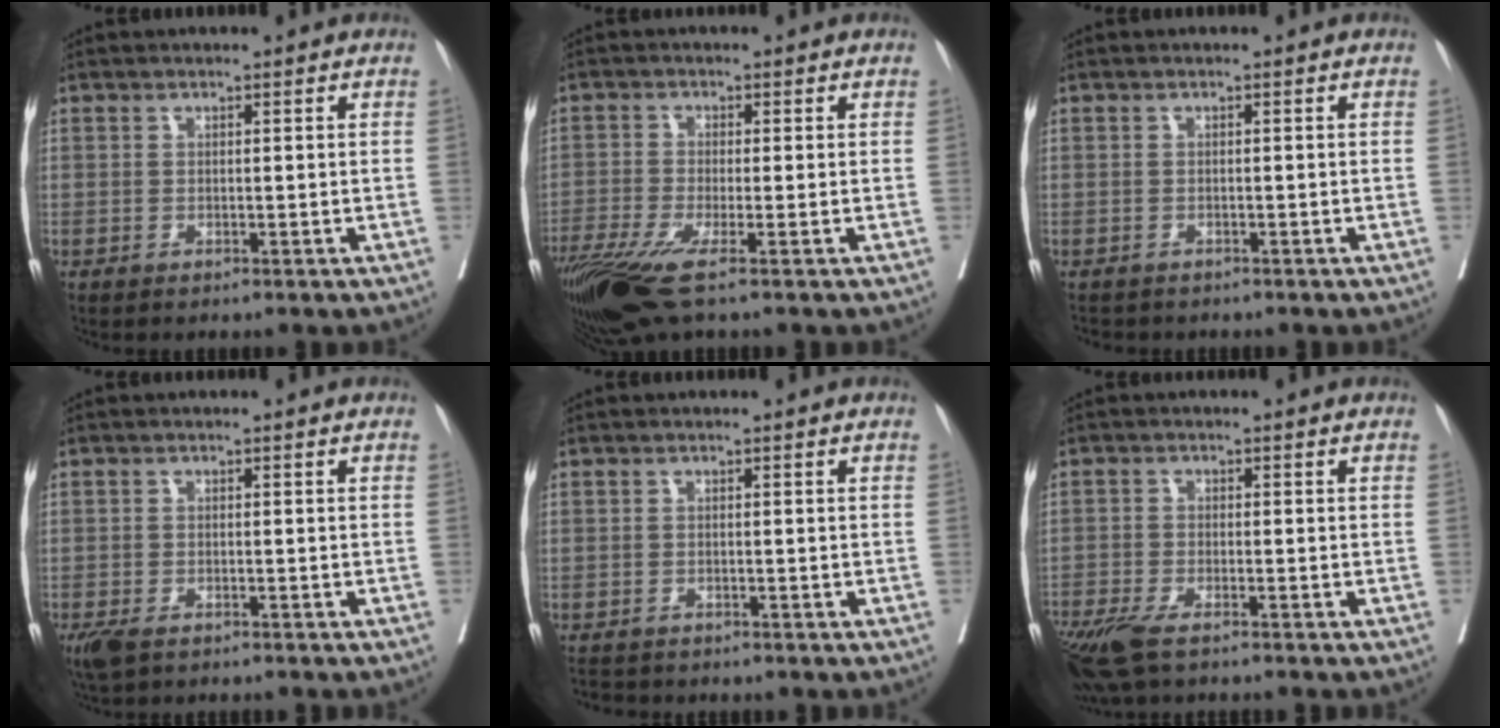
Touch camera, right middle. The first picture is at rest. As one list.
[{"total": 7.9, "force": [-4.9, 1.0, 6.1], "torque": [-0.109, -0.021, -0.091]}, {"total": 2.7, "force": [-2.4, 1.1, 0.7], "torque": [-0.017, -0.004, -0.031]}, {"total": 4.3, "force": [-3.1, 1.6, 2.5], "torque": [-0.048, -0.013, -0.051]}, {"total": 3.1, "force": [-2.9, 1.0, 0.7], "torque": [-0.012, -0.006, -0.042]}, {"total": 7.9, "force": [-6.0, 1.7, 4.9], "torque": [-0.091, -0.017, -0.107]}]